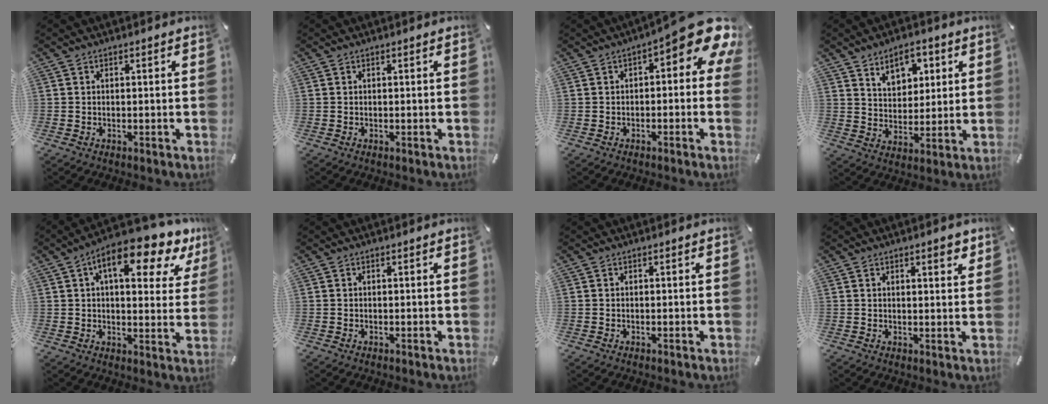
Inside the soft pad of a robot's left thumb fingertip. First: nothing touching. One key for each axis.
{"total": 0.0}
{"total": 10.1, "fx": 3.9, "fy": 3.5, "fz": 8.7, "tx": -0.109, "ty": -0.039, "tz": 0.064}
{"total": 8.4, "fx": 5.0, "fy": 5.7, "fz": 3.6, "tx": -0.046, "ty": -0.019, "tz": 0.085}
{"total": 13.8, "fx": 8.0, "fy": 5.4, "fz": 9.9, "tx": -0.141, "ty": -0.045, "tz": 0.127}
{"total": 0.0}
{"total": 0.0}
{"total": 3.1, "fx": 1.9, "fy": 0.9, "fz": 2.2, "tx": -0.030, "ty": -0.004, "tz": 0.030}